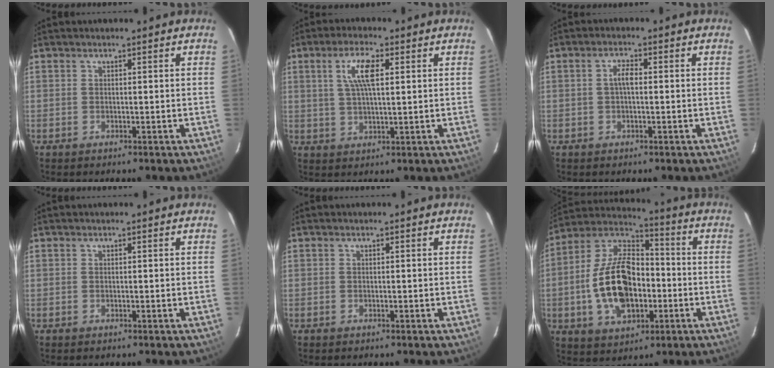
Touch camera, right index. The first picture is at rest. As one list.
[{"total": 6.6, "force": [2.2, 1.9, 5.9], "torque": [-0.113, 0.008, 0.041]}, {"total": 2.3, "force": [-0.1, 0.8, 2.2], "torque": [-0.044, 0.008, -0.002]}, {"total": 0.0}, {"total": 0.0}, {"total": 17.7, "force": [-3.6, 8.4, 15.1], "torque": [-0.312, 0.005, -0.065]}]